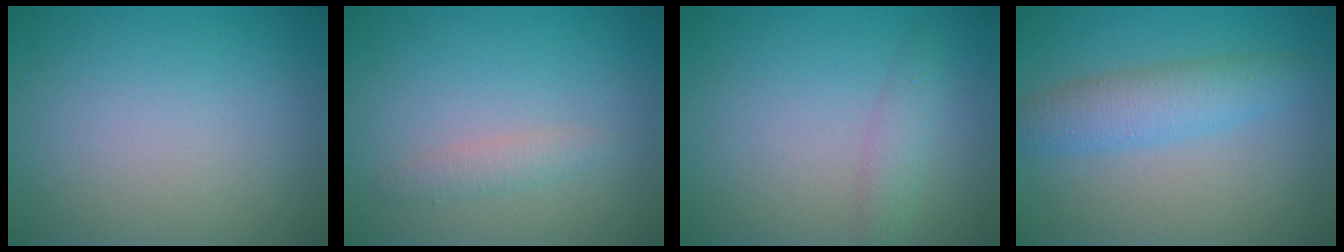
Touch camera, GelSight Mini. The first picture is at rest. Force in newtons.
{"total": 1.4, "press": 1.4, "slide": 0.1}
{"total": 1.7, "press": 1.7, "slide": 0.1}
{"total": 3.7, "press": 3.7, "slide": 0.1}